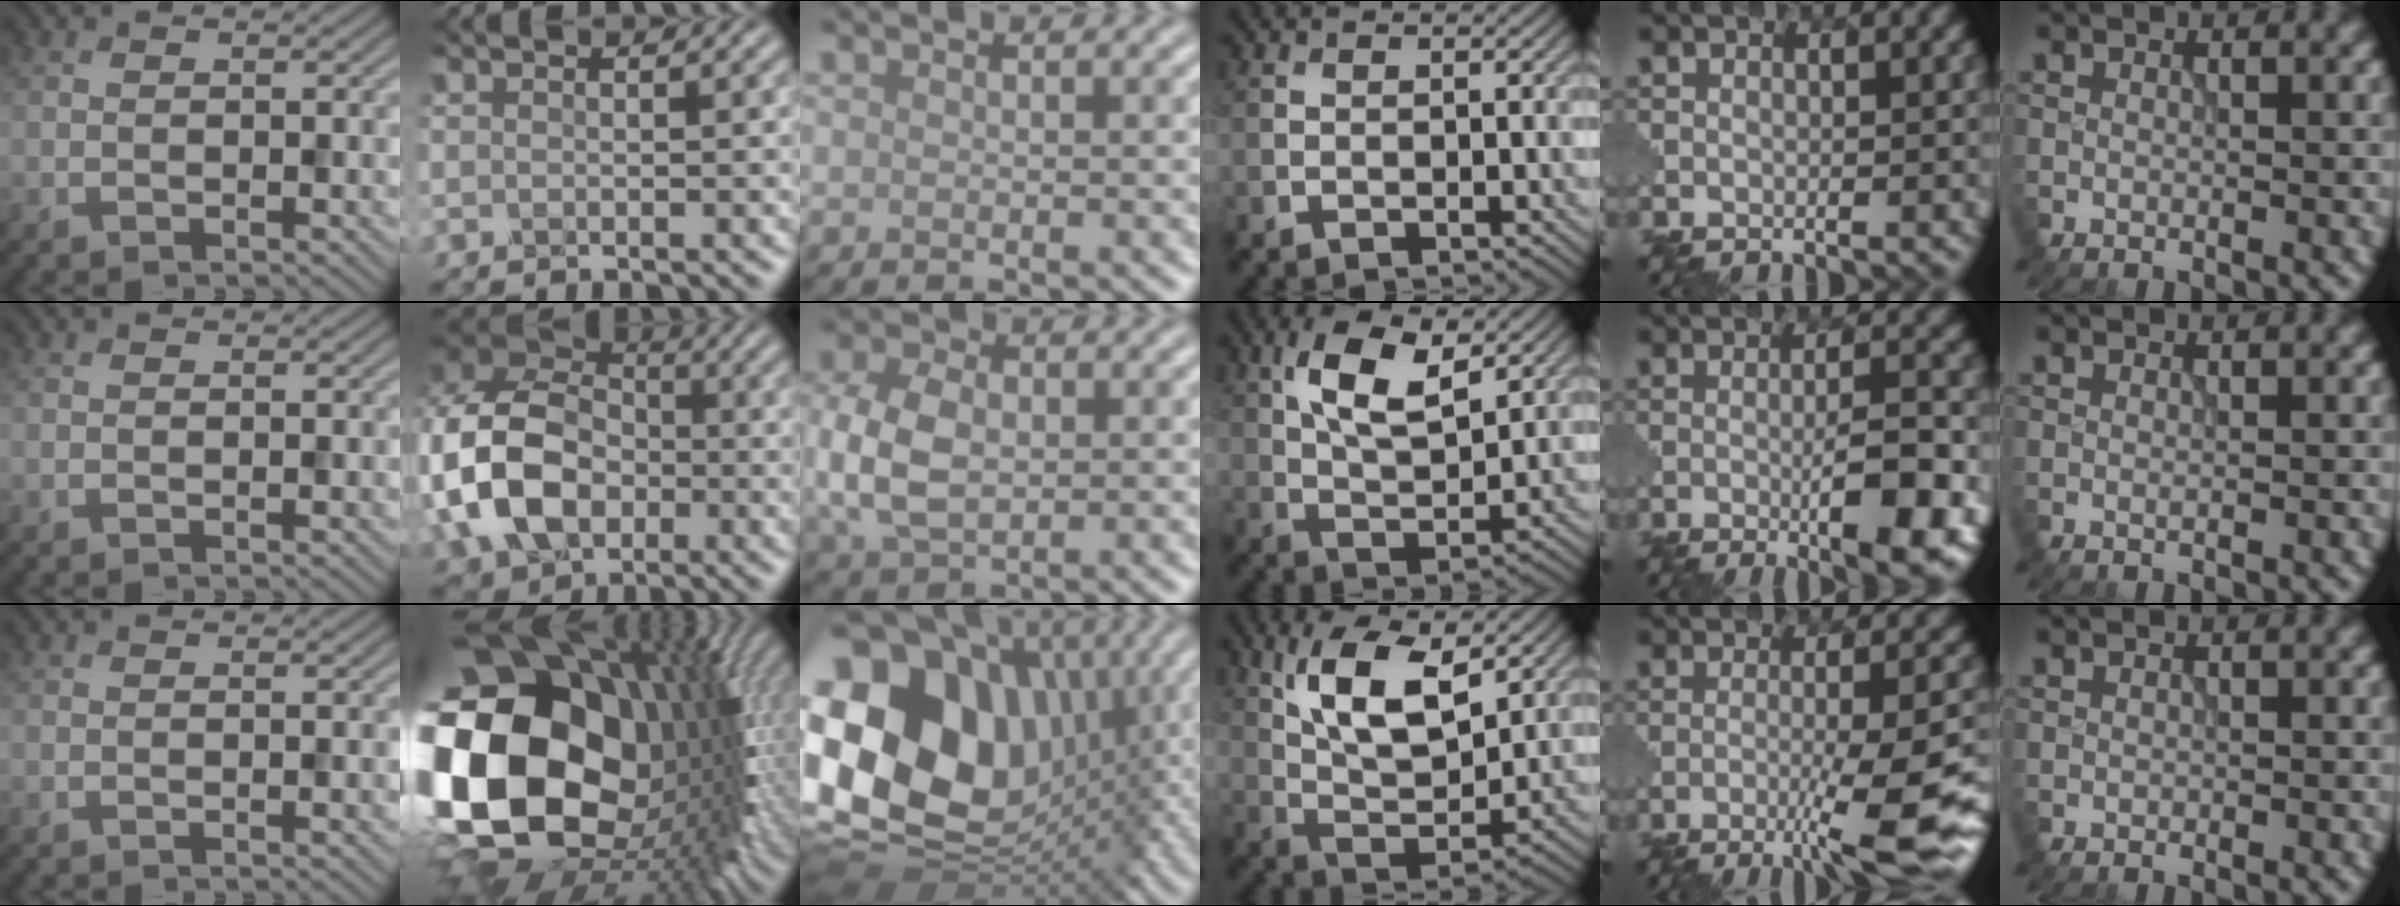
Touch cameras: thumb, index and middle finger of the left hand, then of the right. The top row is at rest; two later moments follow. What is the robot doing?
{"motion": "dispense", "object": "glue stick"}